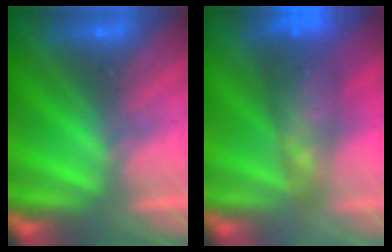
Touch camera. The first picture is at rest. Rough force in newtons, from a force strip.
{"total": 7.7}